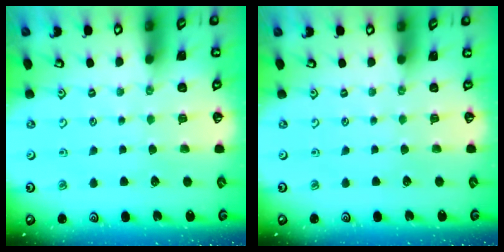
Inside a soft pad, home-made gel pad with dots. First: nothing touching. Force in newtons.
{"total": 0.0}